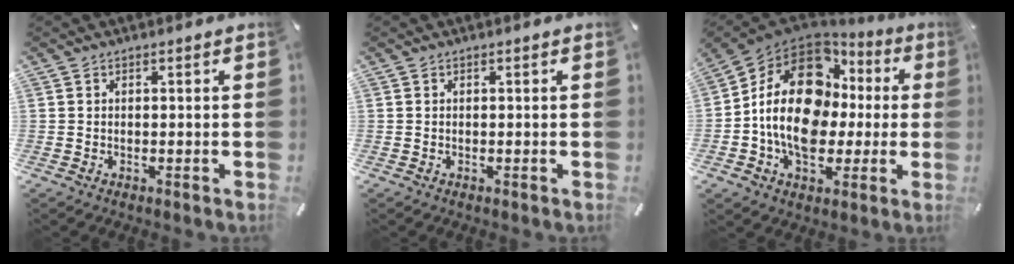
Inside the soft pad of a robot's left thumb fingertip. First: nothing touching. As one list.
[{"total": 0.0}, {"total": 18.2, "force": [1.2, 13.8, 11.9], "torque": [-0.237, -0.005, 0.021]}]